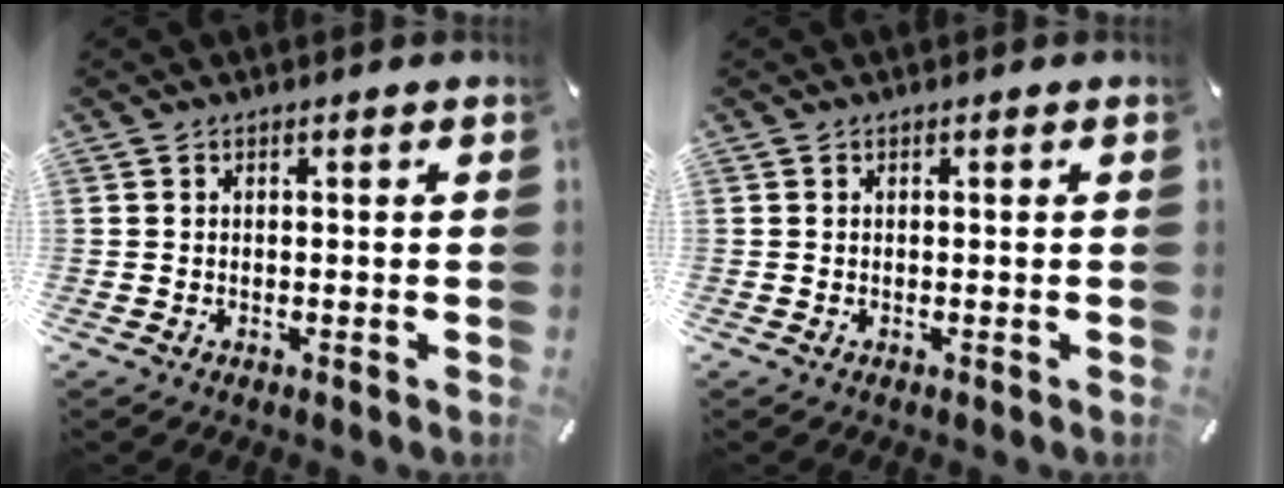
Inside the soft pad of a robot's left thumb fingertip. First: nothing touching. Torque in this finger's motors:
{"motor_torque": [0.06, 0.03, 0.03, -0.01, 0.00]}